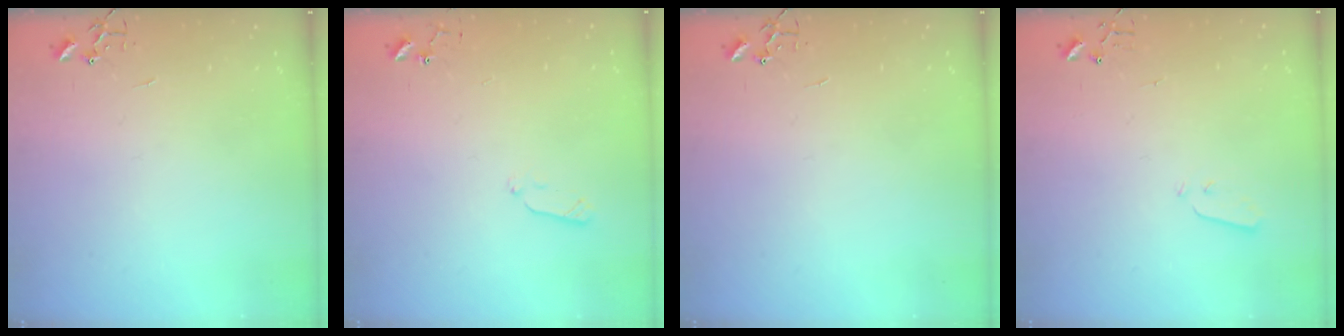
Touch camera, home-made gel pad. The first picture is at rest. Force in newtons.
{"total": 5.6, "press": 5.6, "slide": 0.8}
{"total": 0.0}
{"total": 3.0, "press": 2.9, "slide": 0.3}